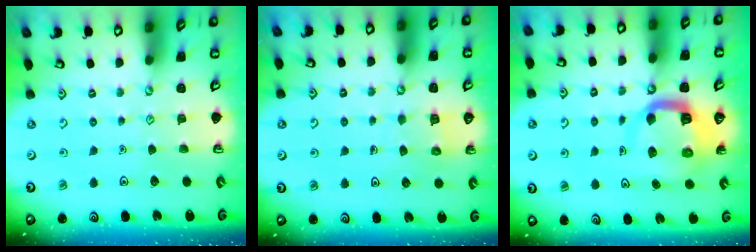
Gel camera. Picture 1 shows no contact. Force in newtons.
{"total": 5.3, "press": 5.3, "slide": 0.4}
{"total": 9.2, "press": 9.1, "slide": 1.2}